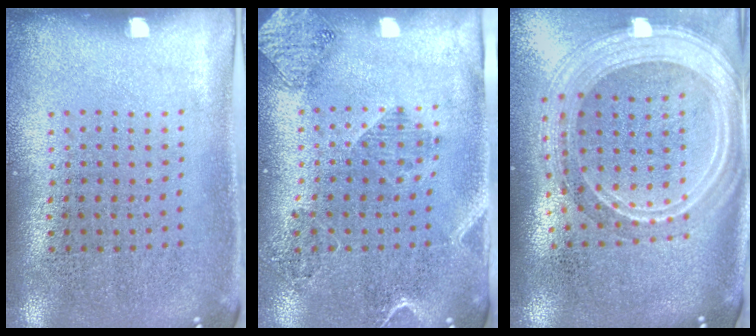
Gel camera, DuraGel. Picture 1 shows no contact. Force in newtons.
{"total": 1.9, "press": 1.7, "slide": 0.9}
{"total": 2.8, "press": 2.4, "slide": 1.6}